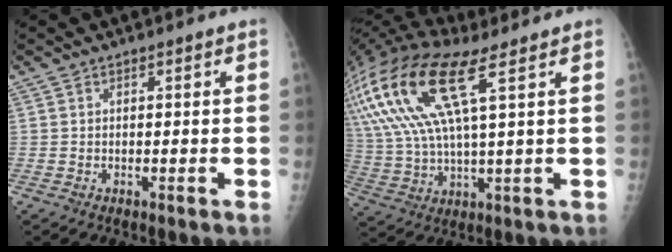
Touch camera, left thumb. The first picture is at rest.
{"total": 23.5, "force": [9.5, 7.3, 20.2], "torque": [-0.462, 0.014, 0.181]}